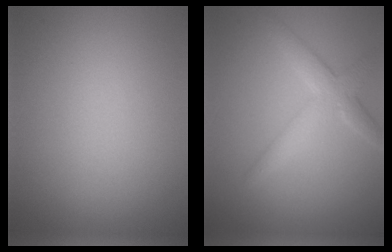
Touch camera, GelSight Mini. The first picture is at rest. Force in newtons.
{"total": 3.4, "press": 3.4, "slide": 0.2}